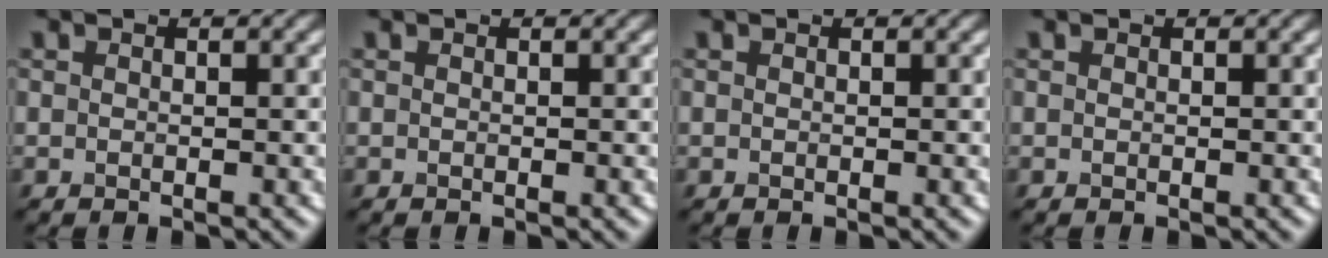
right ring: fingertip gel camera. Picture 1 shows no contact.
{"total": 0.0}
{"total": 0.0}
{"total": 0.0}